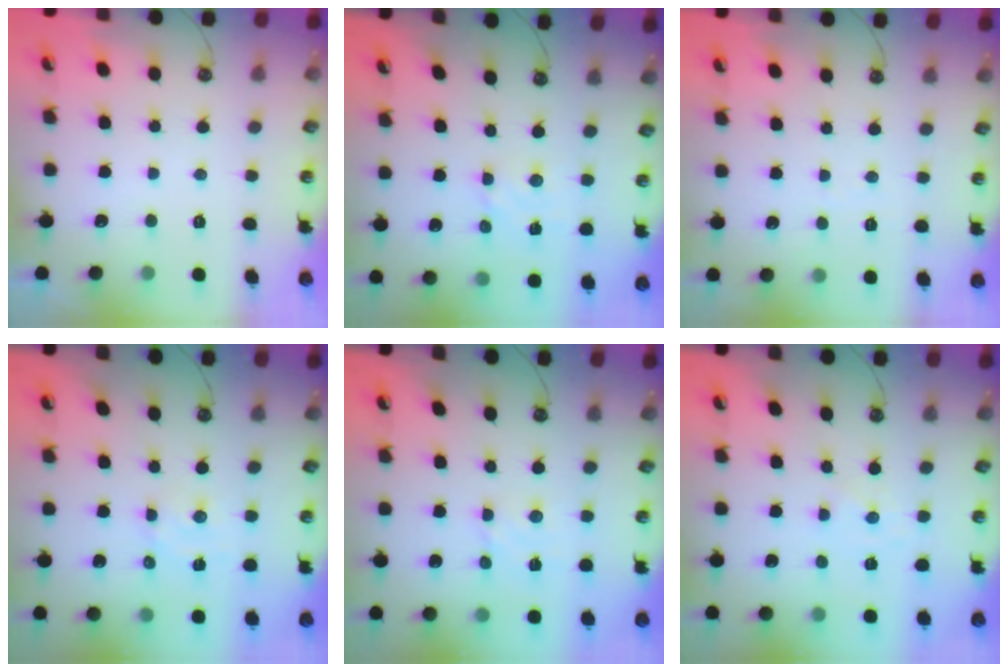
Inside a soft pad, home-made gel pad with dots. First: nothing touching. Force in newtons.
{"total": 2.6, "press": 2.6, "slide": 0.3}
{"total": 2.6, "press": 2.6, "slide": 0.4}
{"total": 2.6, "press": 2.6, "slide": 0.6}
{"total": 3.3, "press": 3.3, "slide": 0.4}
{"total": 0.8, "press": 0.7, "slide": 0.4}